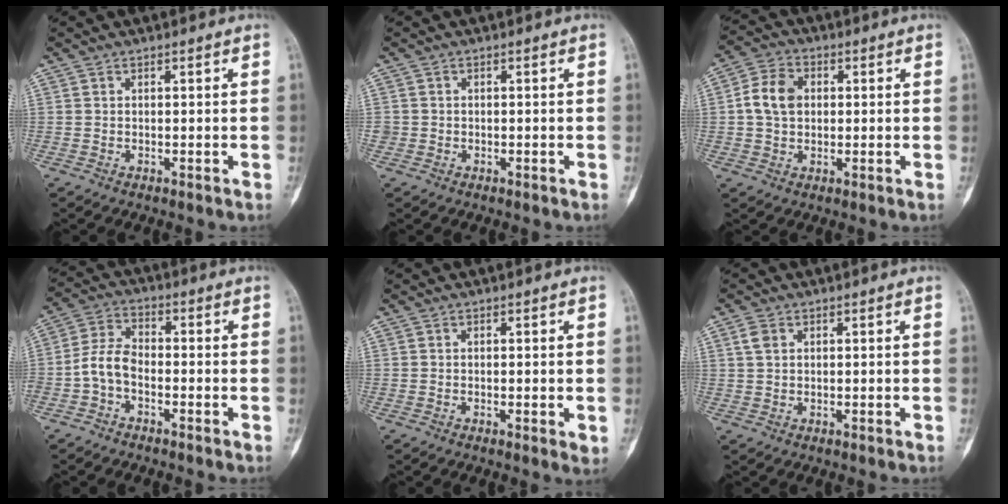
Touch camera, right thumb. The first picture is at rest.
{"total": 0.9, "force": [-0.1, 0.9, 0.0], "torque": [0.008, 0.006, -0.006]}
{"total": 7.5, "force": [0.7, 5.6, 4.8], "torque": [-0.082, 0.012, 0.007]}
{"total": 5.9, "force": [-2.1, 3.7, 4.1], "torque": [-0.079, 0.031, -0.052]}
{"total": 1.8, "force": [-0.2, 0.5, 1.7], "torque": [-0.027, -0.007, -0.005]}
{"total": 2.4, "force": [1.1, 1.6, 1.4], "torque": [-0.028, 0.007, 0.022]}